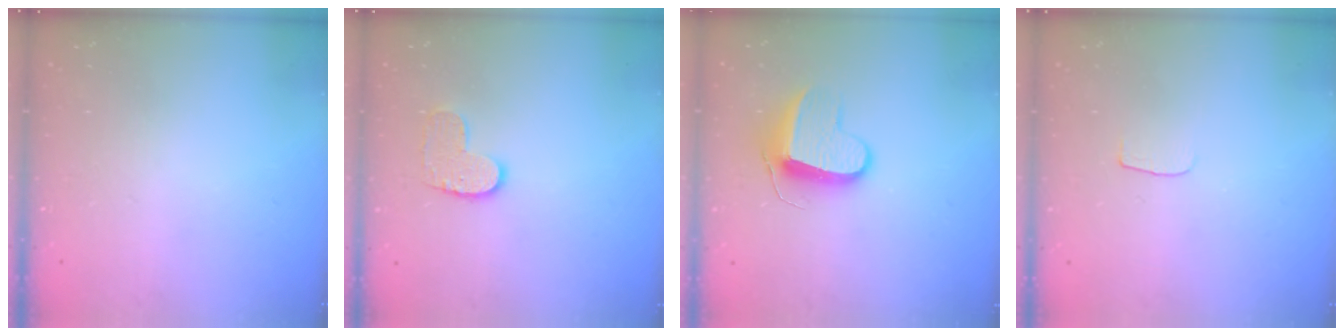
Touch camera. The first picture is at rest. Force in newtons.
{"total": 7.9, "press": 7.9, "slide": 0.3}
{"total": 9.9, "press": 9.9, "slide": 0.2}
{"total": 3.0, "press": 3.0, "slide": 0.3}